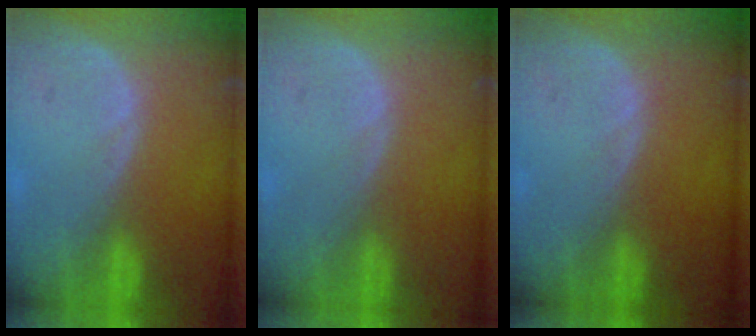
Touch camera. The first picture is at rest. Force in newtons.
{"total": 0.0}
{"total": 0.0}